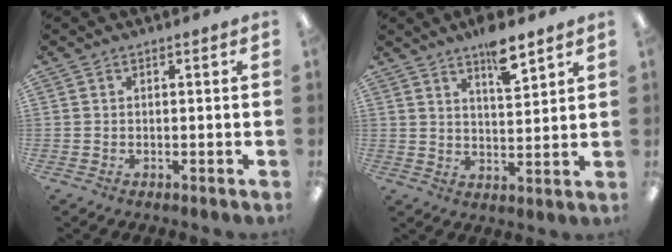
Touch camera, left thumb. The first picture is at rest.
{"total": 8.1, "force": [6.0, 2.3, 4.8], "torque": [-0.062, -0.039, 0.098]}